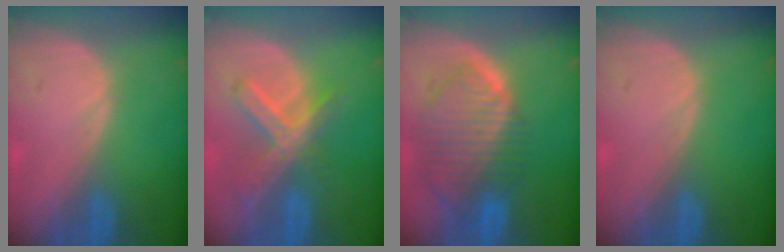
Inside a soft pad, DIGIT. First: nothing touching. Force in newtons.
{"total": 7.3, "press": 6.3, "slide": 3.7}
{"total": 9.9, "press": 8.4, "slide": 5.2}
{"total": 0.0}